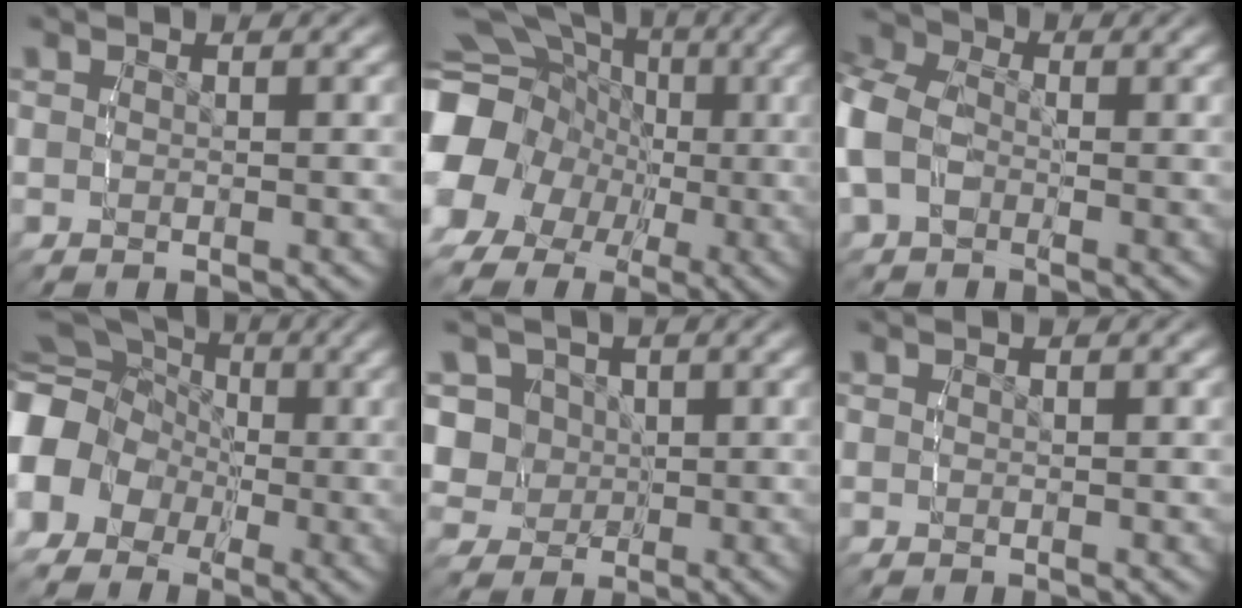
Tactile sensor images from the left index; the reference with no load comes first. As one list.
[{"total": 13.4, "force": [0.2, 11.8, 6.3], "torque": [-0.141, -0.036, 0.007]}, {"total": 8.1, "force": [1.5, 6.5, 4.5], "torque": [-0.094, 0.016, 0.006]}, {"total": 11.9, "force": [-0.5, 10.6, 5.5], "torque": [-0.118, -0.015, -0.015]}, {"total": 10.3, "force": [1.0, 9.6, 3.7], "torque": [-0.107, -0.029, 0.018]}, {"total": 0.0}]